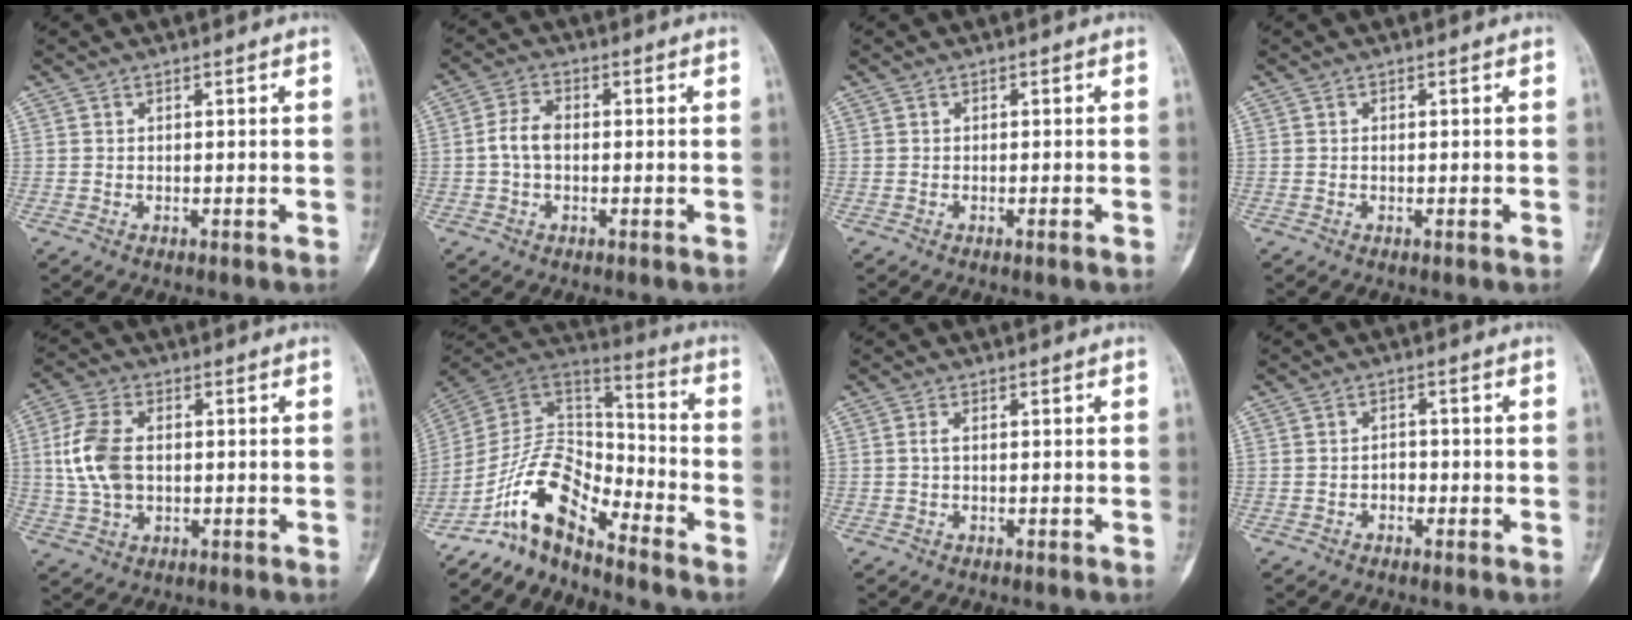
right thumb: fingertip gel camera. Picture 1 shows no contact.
{"total": 4.7, "force": [-0.4, 3.0, 3.6], "torque": [-0.073, 0.015, -0.014]}
{"total": 1.0, "force": [-0.5, 0.0, 0.8], "torque": [-0.018, -0.001, -0.007]}
{"total": 0.6, "force": [-0.2, 0.2, 0.6], "torque": [-0.011, -0.002, -0.001]}
{"total": 10.0, "force": [0.4, 6.3, 7.7], "torque": [-0.164, 0.007, 0.010]}
{"total": 12.8, "force": [-9.7, 4.9, 6.7], "torque": [-0.111, 0.104, -0.190]}
{"total": 0.9, "force": [0.0, 0.3, 0.9], "torque": [-0.021, 0.000, -0.002]}
{"total": 1.9, "force": [-0.9, 1.4, 0.9], "torque": [0.001, 0.010, -0.020]}